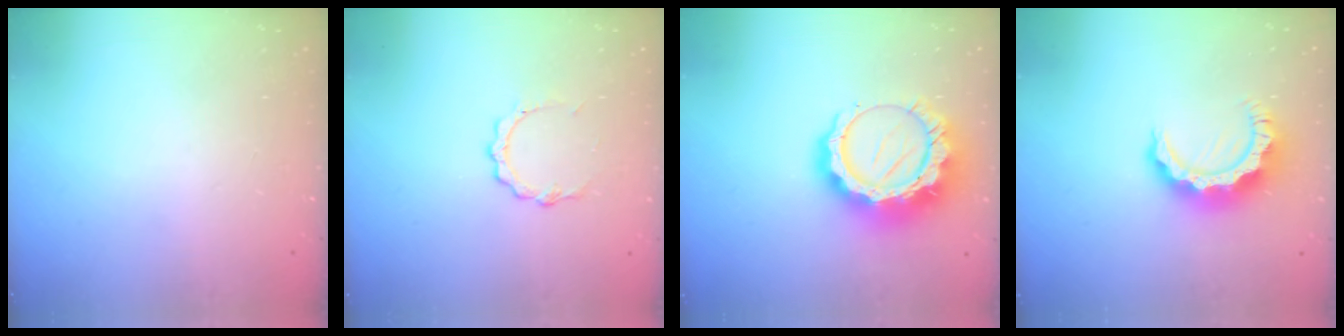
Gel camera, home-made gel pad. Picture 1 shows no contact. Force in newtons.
{"total": 5.3, "press": 5.3, "slide": 0.5}
{"total": 17.1, "press": 17.1, "slide": 1.4}
{"total": 9.8, "press": 9.8, "slide": 1.0}